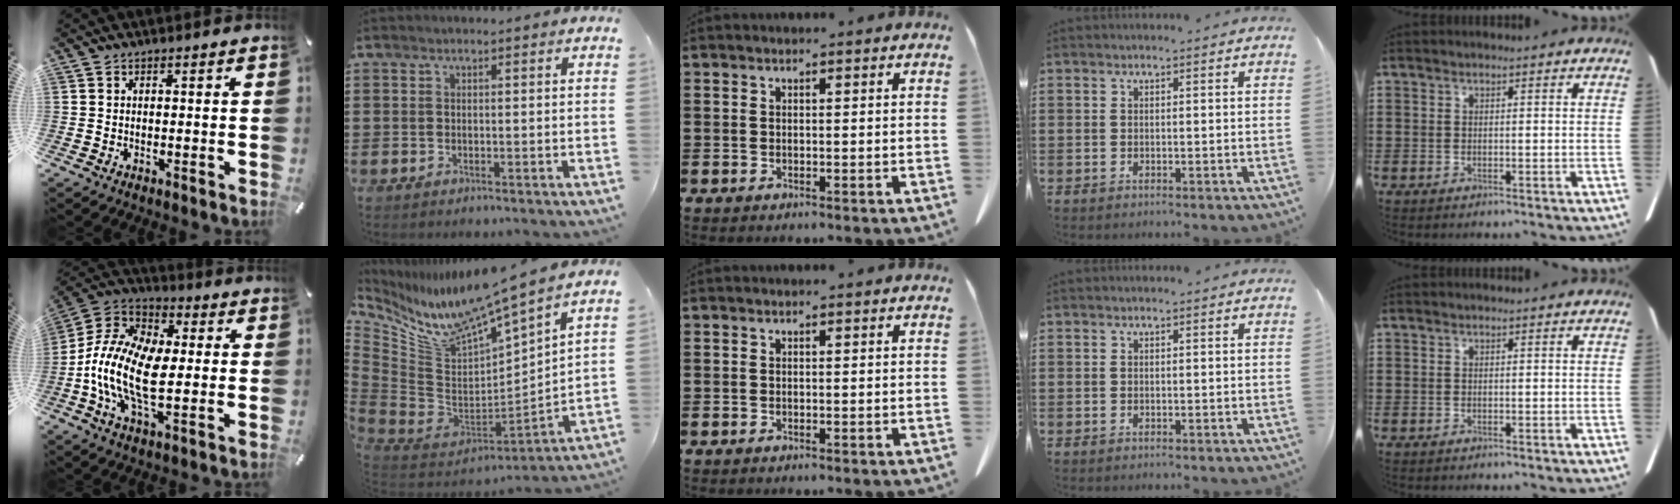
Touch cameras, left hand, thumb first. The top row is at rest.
{"thumb": {"total": 14.3, "force": [-3.2, 7.6, 11.7], "torque": [-0.274, -0.013, -0.066]}, "index": {"total": 10.6, "force": [9.3, 0.8, 4.9], "torque": [-0.140, -0.080, 0.156]}}